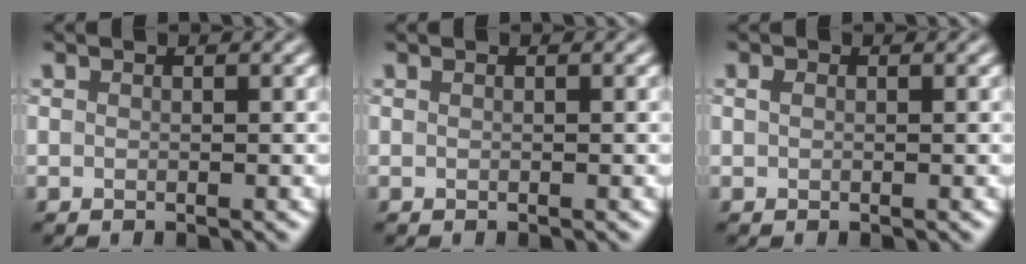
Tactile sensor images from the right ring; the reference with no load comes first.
{"total": 0.0}
{"total": 0.5, "force": [0.1, 0.4, 0.4], "torque": [-0.007, 0.000, 0.003]}